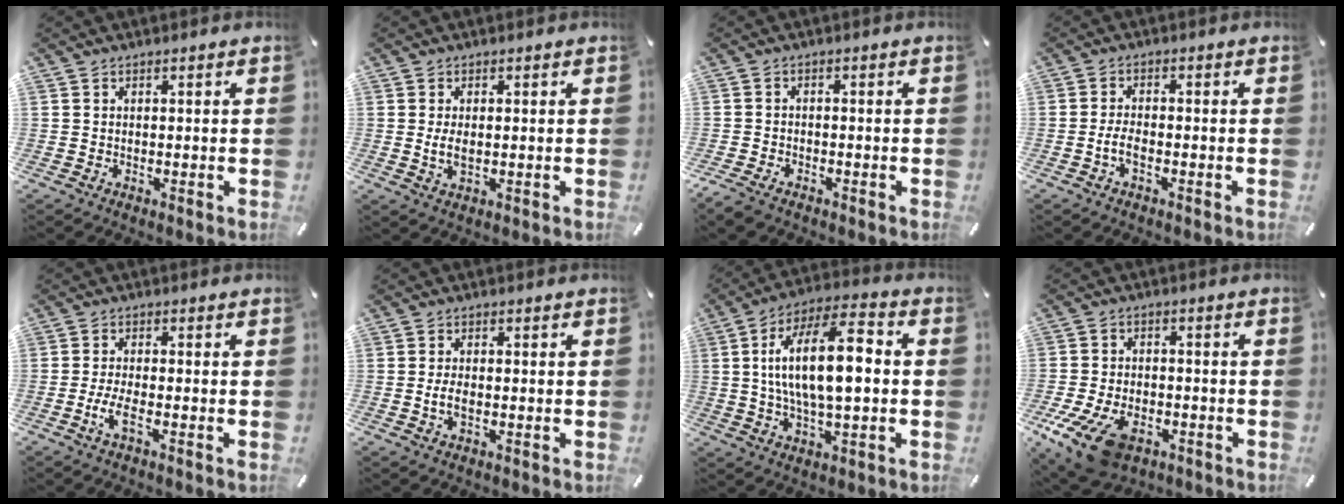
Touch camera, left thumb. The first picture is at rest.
{"total": 3.4, "force": [0.0, 1.7, 2.9], "torque": [-0.061, -0.005, -0.006]}
{"total": 2.8, "force": [-2.1, 1.4, 1.2], "torque": [-0.033, 0.006, -0.043]}
{"total": 3.8, "force": [-1.6, 1.5, 3.0], "torque": [-0.065, 0.004, -0.031]}
{"total": 4.8, "force": [-2.0, 1.3, 4.2], "torque": [-0.097, -0.009, -0.039]}
{"total": 3.2, "force": [-0.8, 1.6, 2.7], "torque": [-0.061, 0.000, -0.017]}
{"total": 17.2, "force": [1.1, 7.2, 15.6], "torque": [-0.279, 0.009, 0.017]}
{"total": 13.9, "force": [-7.4, 8.1, 8.7], "torque": [-0.179, 0.032, -0.127]}